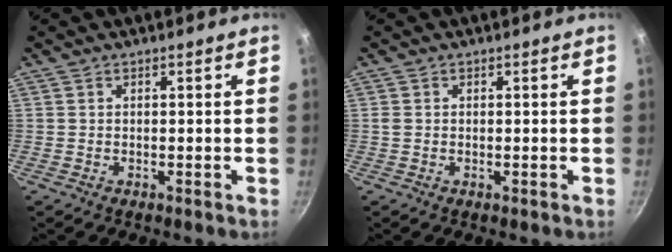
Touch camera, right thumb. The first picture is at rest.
{"total": 0.8, "force": [0.0, 0.5, 0.6], "torque": [-0.011, 0.001, -0.002]}